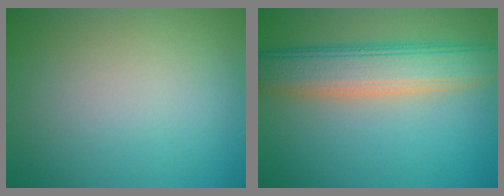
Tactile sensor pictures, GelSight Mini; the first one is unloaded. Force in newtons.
{"total": 7.1, "press": 7.1, "slide": 0.4}